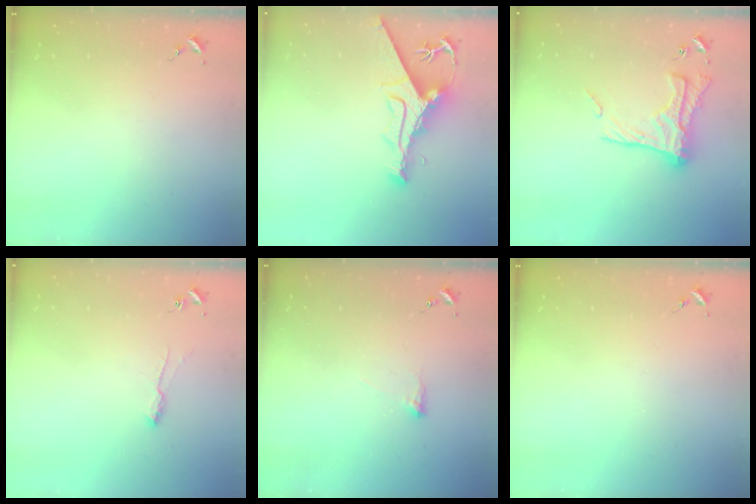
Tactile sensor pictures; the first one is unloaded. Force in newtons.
{"total": 11.9, "press": 11.9, "slide": 1.3}
{"total": 17.7, "press": 17.7, "slide": 1.3}
{"total": 5.7, "press": 5.7, "slide": 0.8}
{"total": 3.6, "press": 3.6, "slide": 0.6}
{"total": 0.0}